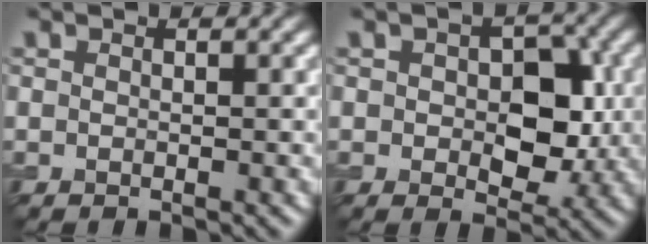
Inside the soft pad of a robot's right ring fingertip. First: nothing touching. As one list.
[{"total": 6.2, "force": [0.1, 3.7, 5.0], "torque": [-0.069, -0.005, 0.004]}]